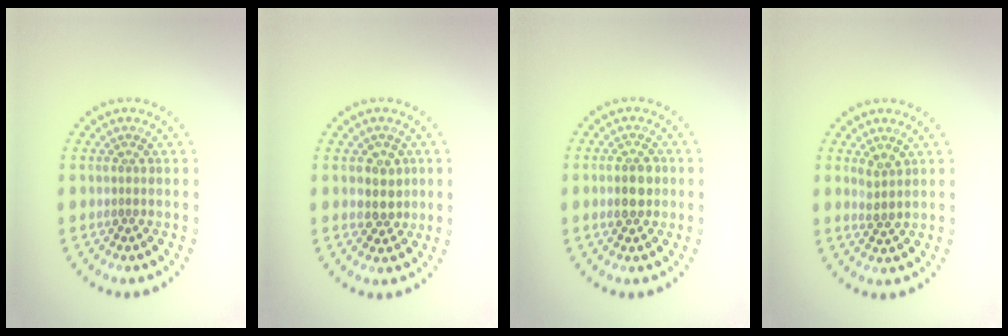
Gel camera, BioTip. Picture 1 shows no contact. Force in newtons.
{"total": 2.5, "press": 2.3, "slide": 0.9}
{"total": 2.5, "press": 2.5, "slide": 0.2}
{"total": 1.6, "press": 1.3, "slide": 1.0}